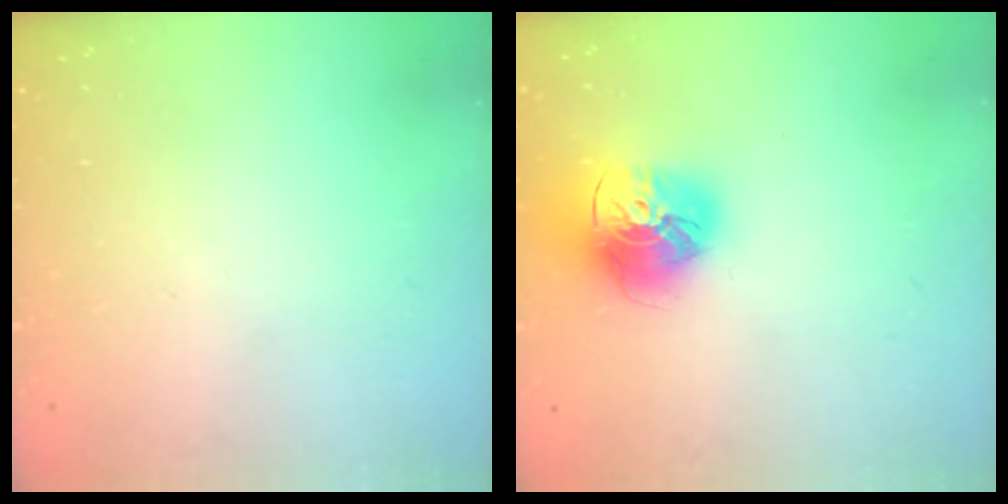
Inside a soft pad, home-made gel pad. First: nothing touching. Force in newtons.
{"total": 17.3, "press": 17.2, "slide": 1.8}